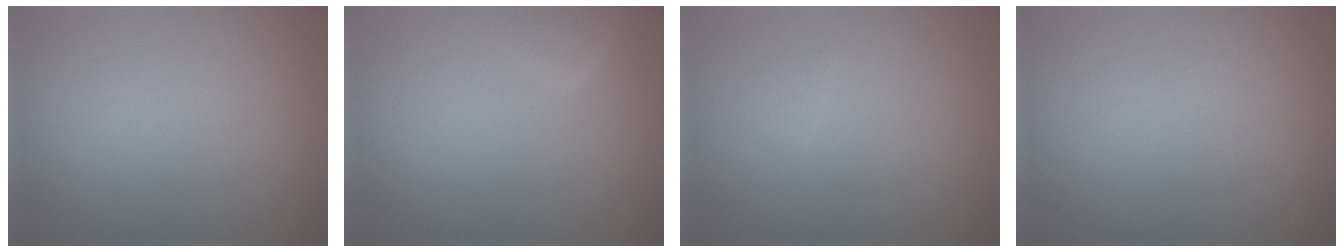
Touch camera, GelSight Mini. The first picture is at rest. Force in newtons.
{"total": 2.8, "press": 2.8, "slide": 0.2}
{"total": 0.6, "press": 0.6, "slide": 0.0}
{"total": 0.0}